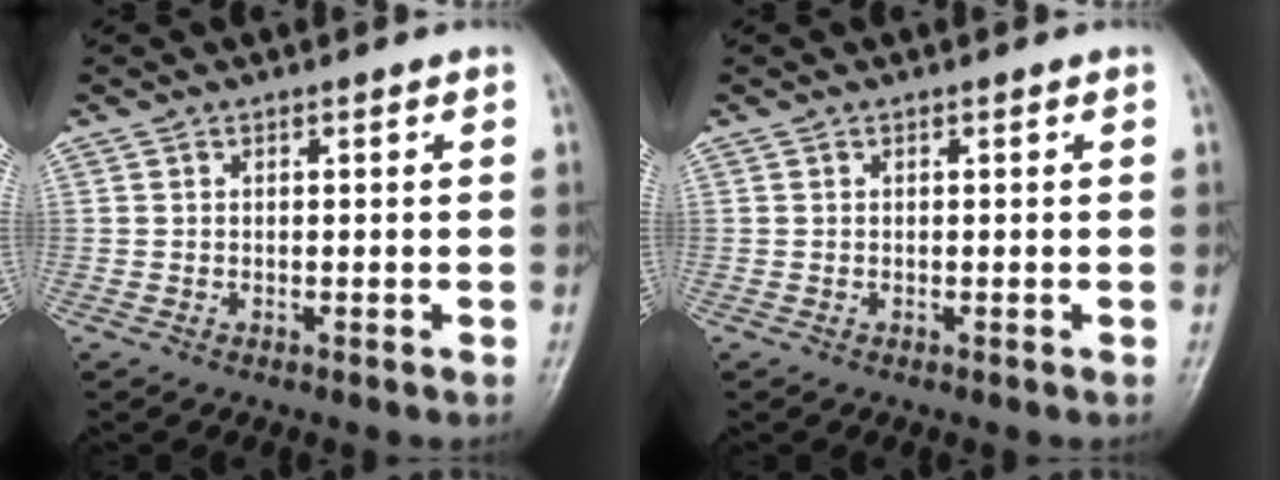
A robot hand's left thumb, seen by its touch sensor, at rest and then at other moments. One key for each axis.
{"total": 0.0}